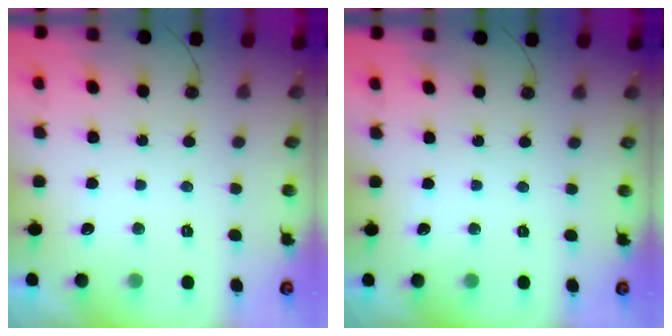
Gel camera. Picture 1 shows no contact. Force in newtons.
{"total": 0.0}